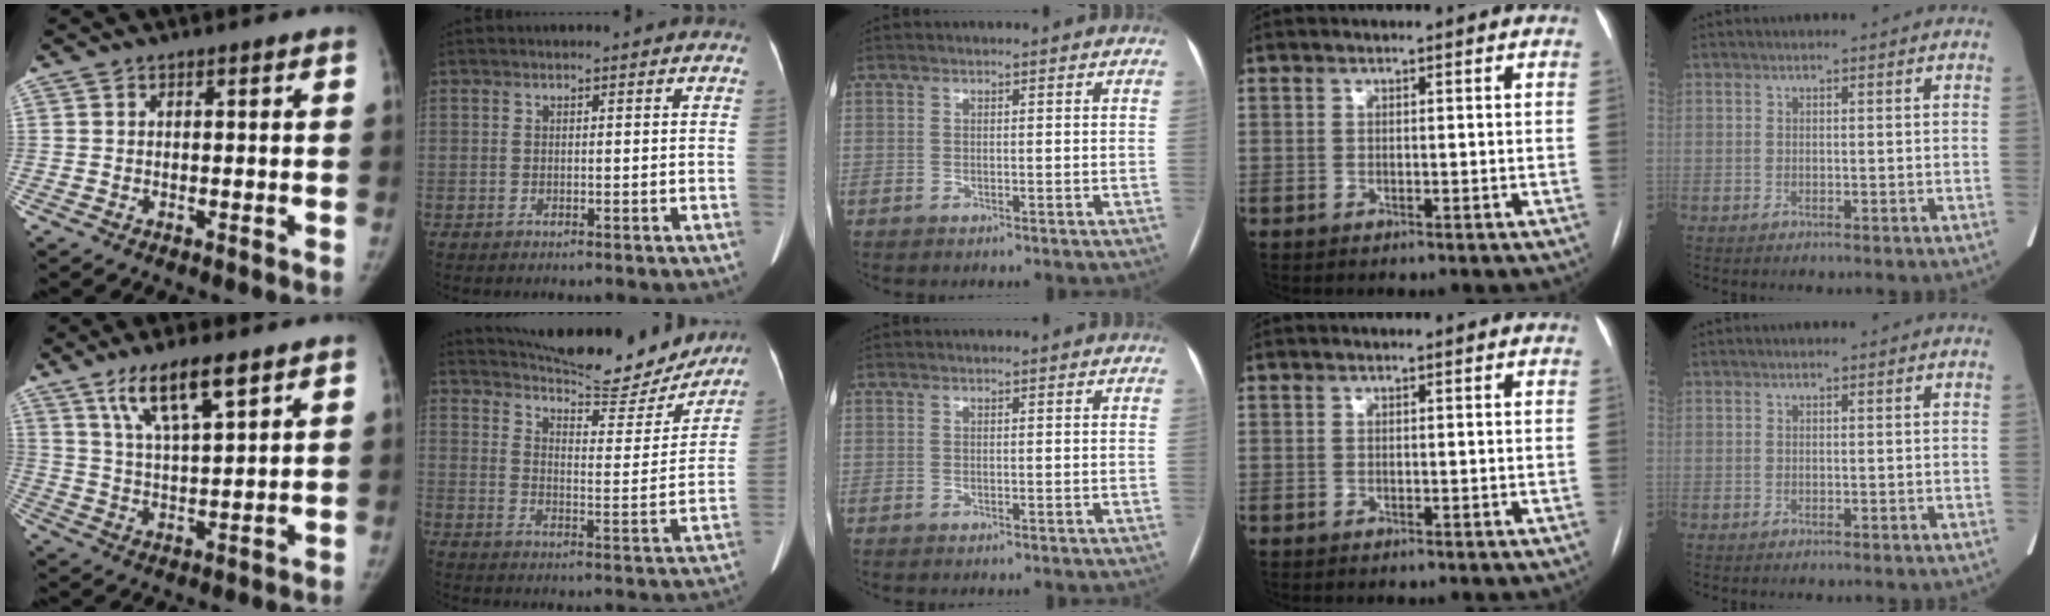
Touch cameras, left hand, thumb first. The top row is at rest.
{"thumb": {"total": 10.4, "force": [6.4, 2.4, 7.8], "torque": [-0.133, -0.027, 0.123]}, "index": {"total": 18.6, "force": [17.5, 2.9, 5.7], "torque": [-0.087, -0.033, 0.232]}}